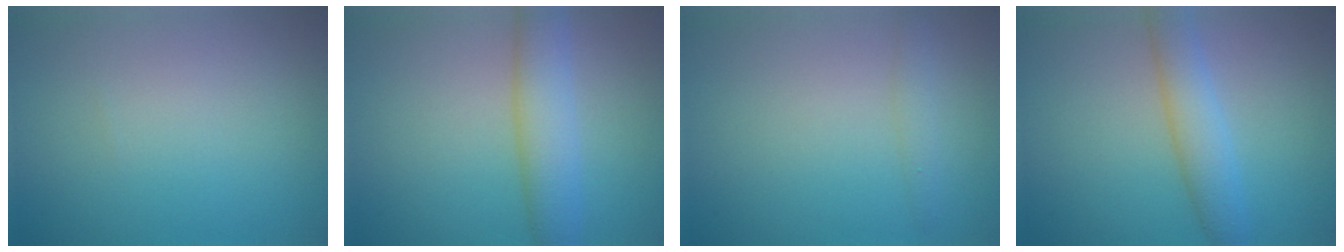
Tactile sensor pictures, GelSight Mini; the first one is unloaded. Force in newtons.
{"total": 4.4, "press": 4.4, "slide": 0.1}
{"total": 1.1, "press": 1.1, "slide": 0.1}
{"total": 3.9, "press": 3.9, "slide": 0.1}